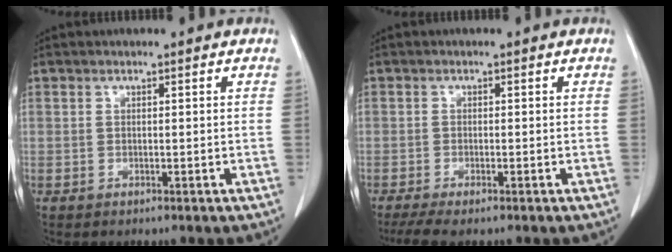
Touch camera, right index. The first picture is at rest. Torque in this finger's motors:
{"motor_torque": [0.26, -0.23, 0.03, 0.03]}